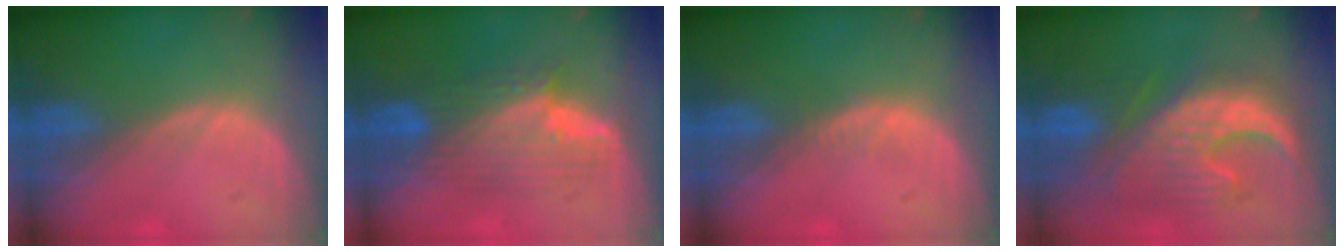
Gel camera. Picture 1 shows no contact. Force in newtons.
{"total": 7.7, "press": 7.6, "slide": 0.7}
{"total": 0.8, "press": 0.7, "slide": 0.2}
{"total": 10.8, "press": 10.5, "slide": 2.8}